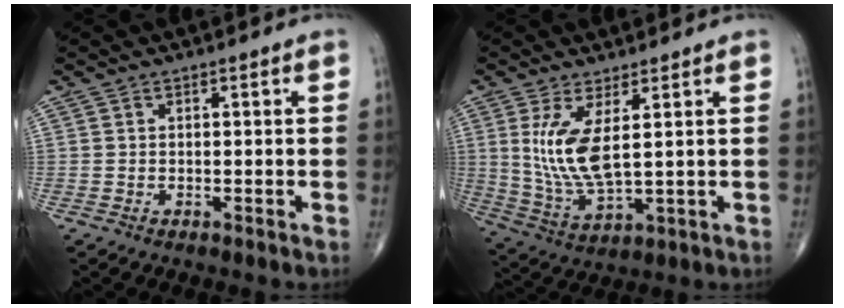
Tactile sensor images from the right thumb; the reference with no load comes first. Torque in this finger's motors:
{"motor_torque": [-0.53, 1.03, 1.05, 0.36, 0.17]}